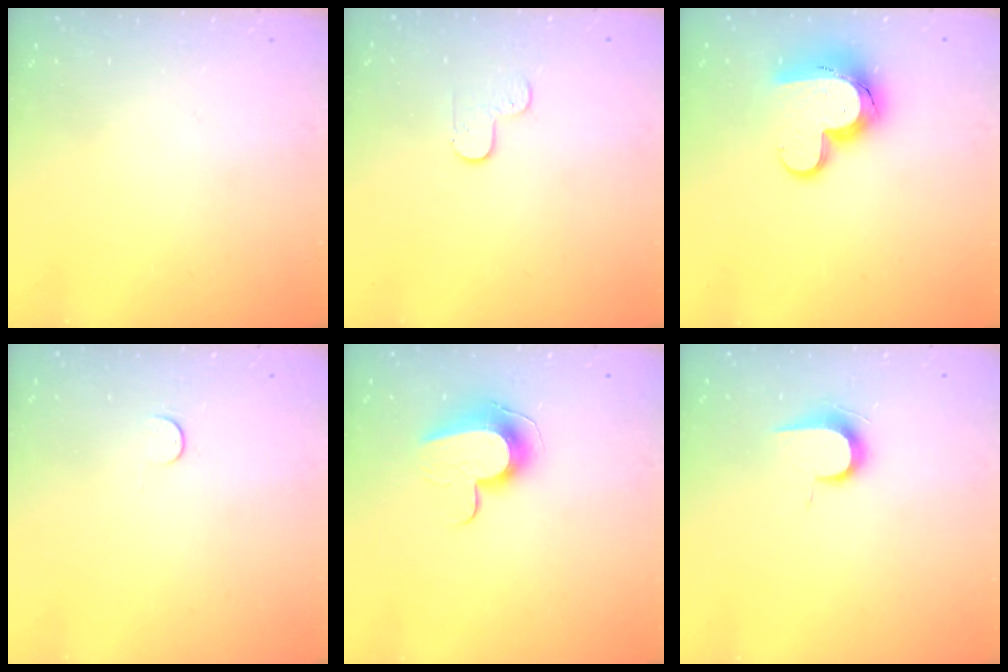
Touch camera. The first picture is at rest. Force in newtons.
{"total": 3.6, "press": 3.6, "slide": 0.4}
{"total": 13.6, "press": 13.5, "slide": 1.3}
{"total": 2.8, "press": 2.8, "slide": 0.4}
{"total": 10.1, "press": 10.1, "slide": 0.3}
{"total": 7.2, "press": 7.1, "slide": 0.7}